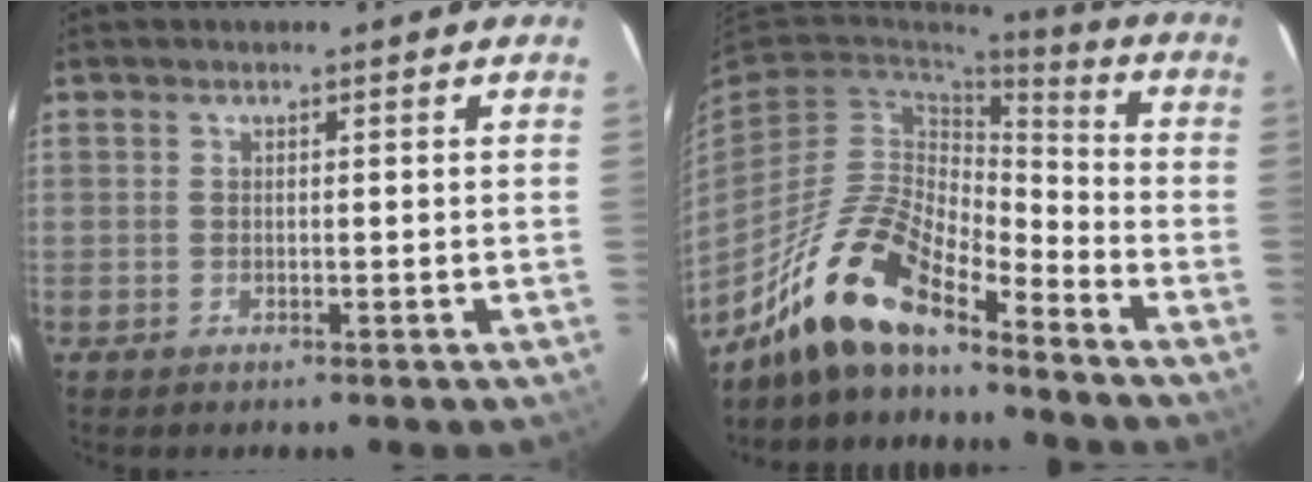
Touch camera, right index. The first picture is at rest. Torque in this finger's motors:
{"motor_torque": [1.04, -0.98, 0.91, 0.21]}